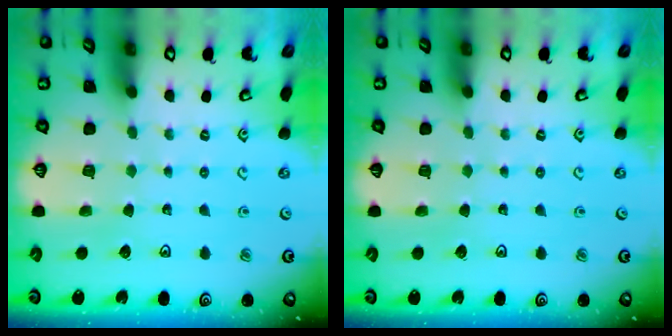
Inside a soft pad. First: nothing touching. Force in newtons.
{"total": 0.0}